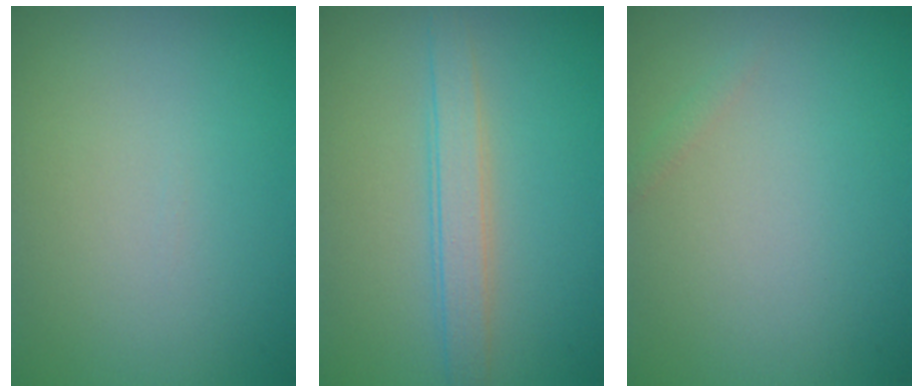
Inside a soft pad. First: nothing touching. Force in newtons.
{"total": 2.5, "press": 2.5, "slide": 0.1}
{"total": 0.6, "press": 0.6, "slide": 0.0}